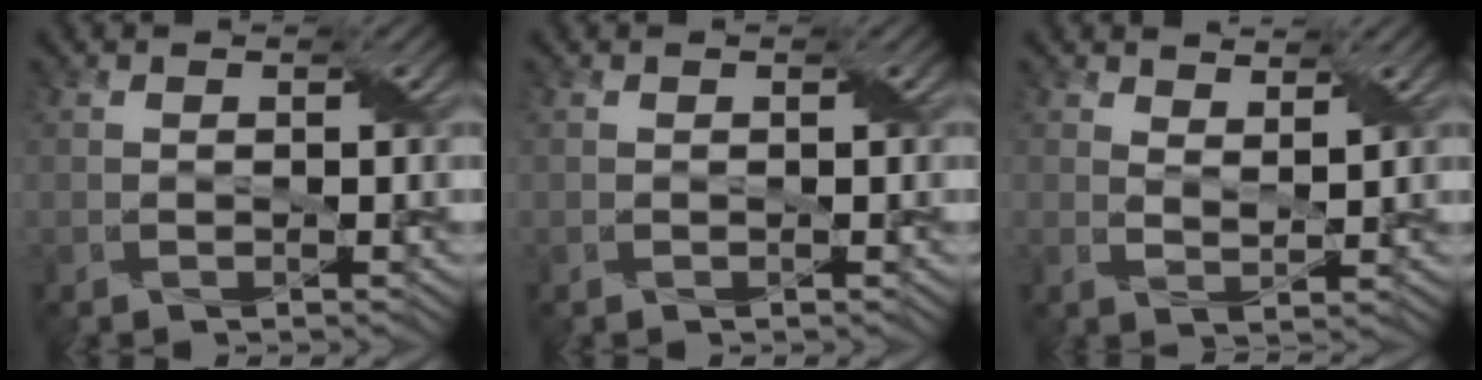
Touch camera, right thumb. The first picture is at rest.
{"total": 0.0}
{"total": 2.4, "force": [2.3, 0.3, 0.4], "torque": [-0.006, -0.013, 0.046]}